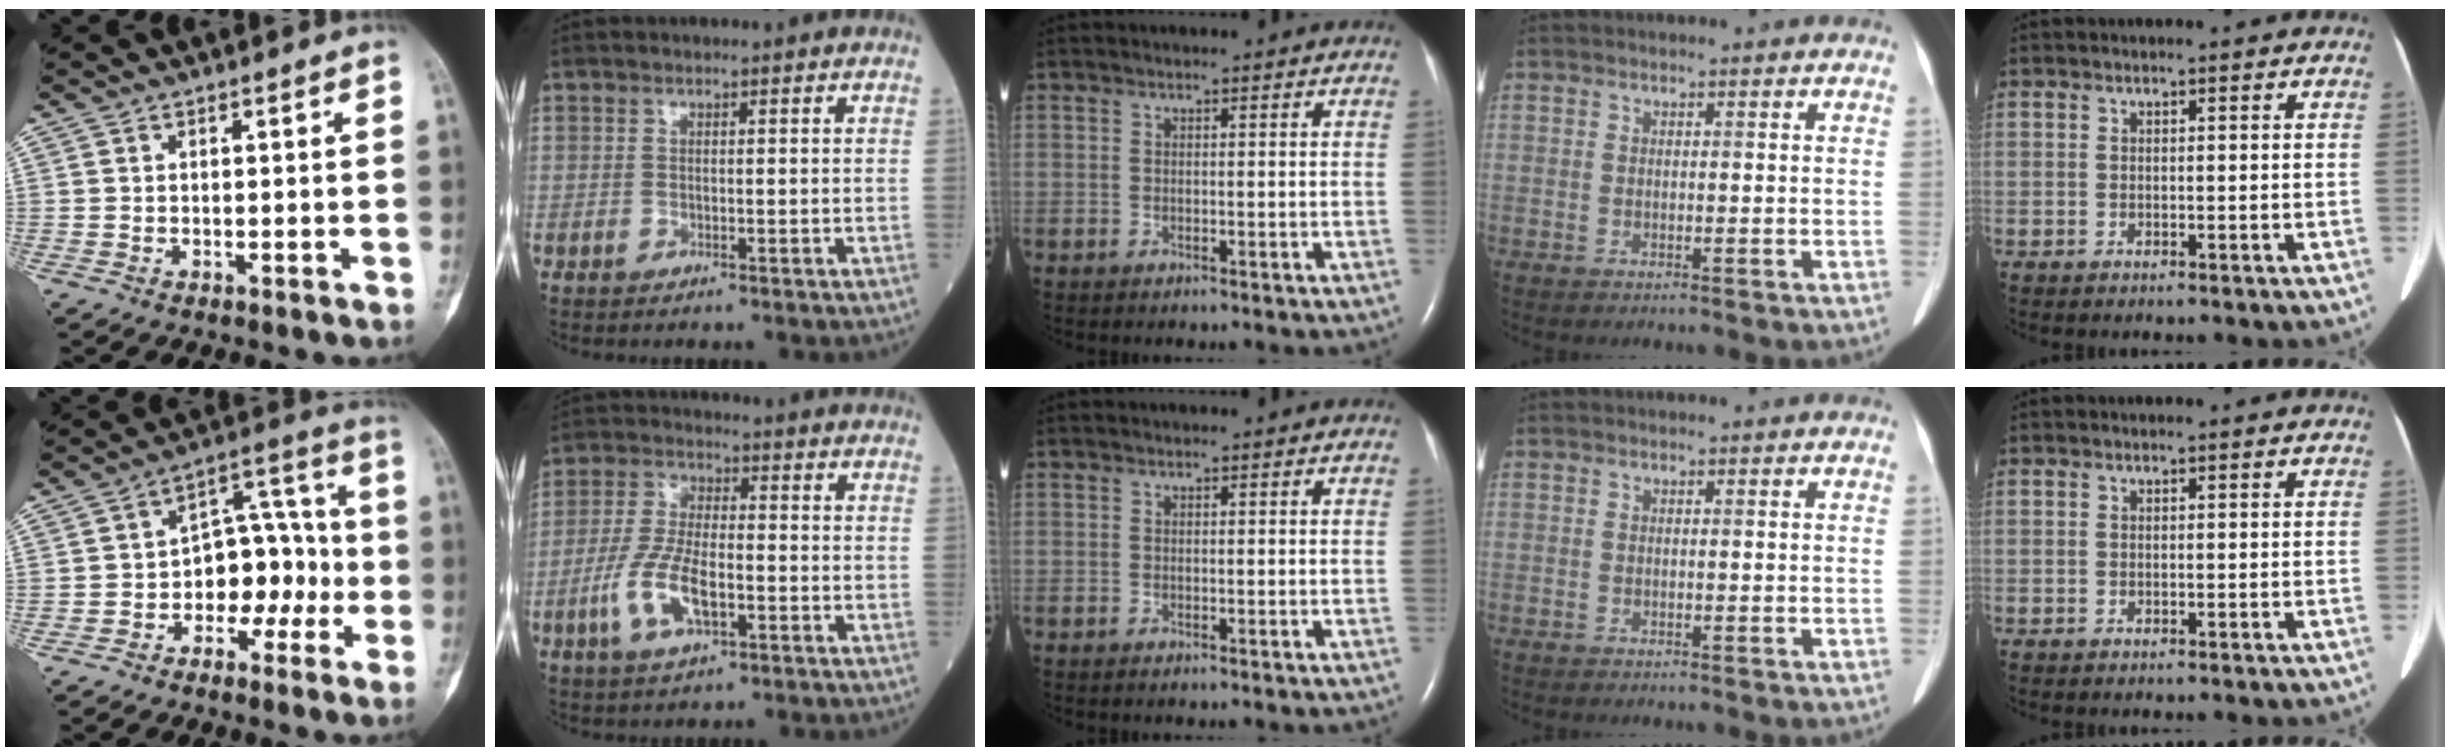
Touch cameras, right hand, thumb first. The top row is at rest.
{"thumb": {"total": 10.9, "force": [-2.8, 7.3, 7.5], "torque": [-0.070, 0.052, -0.051]}, "index": {"total": 9.3, "force": [-3.2, 3.3, 8.1], "torque": [-0.176, -0.001, -0.061]}}